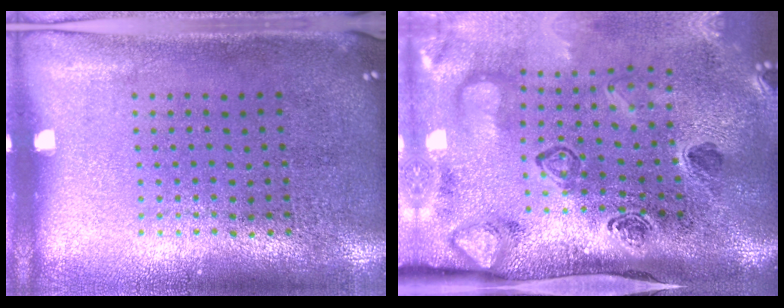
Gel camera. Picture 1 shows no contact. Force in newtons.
{"total": 4.8, "press": 3.3, "slide": 3.5}